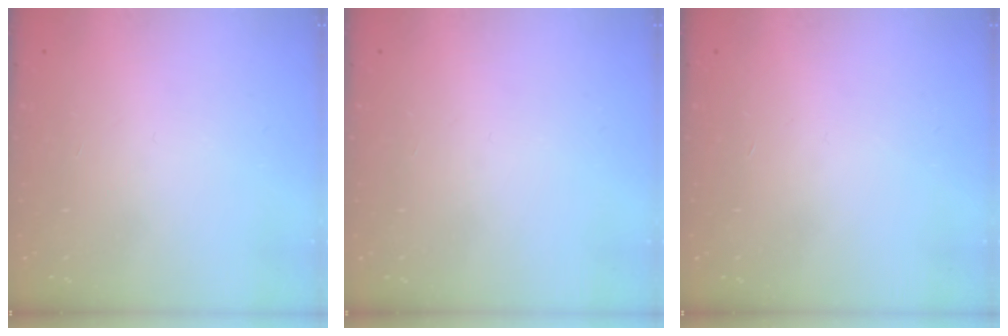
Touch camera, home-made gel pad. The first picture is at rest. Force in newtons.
{"total": 0.0}
{"total": 0.0}